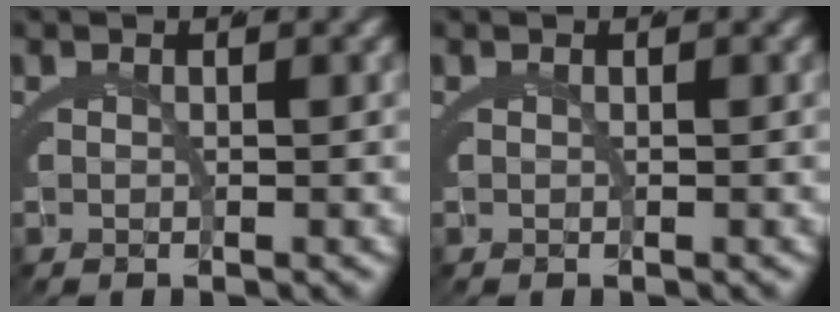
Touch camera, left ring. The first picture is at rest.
{"total": 0.0}